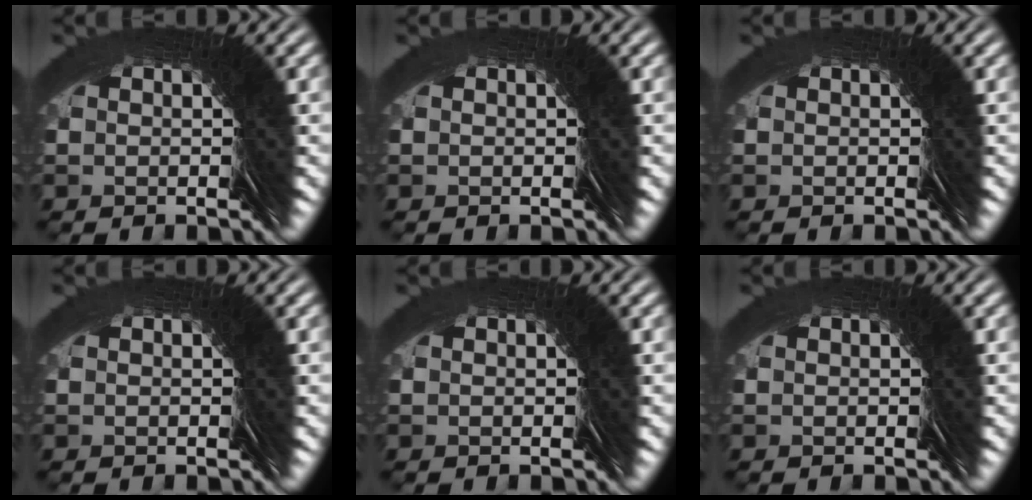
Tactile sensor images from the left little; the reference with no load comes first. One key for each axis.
{"total": 0.0}
{"total": 0.0}
{"total": 0.0}
{"total": 0.0}
{"total": 0.0}